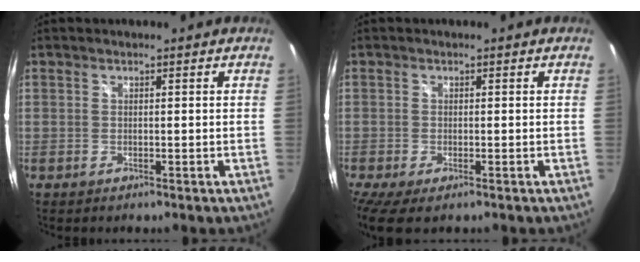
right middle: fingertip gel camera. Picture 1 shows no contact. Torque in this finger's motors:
{"motor_torque": [1.11, -1.03, 0.53, 0.17]}